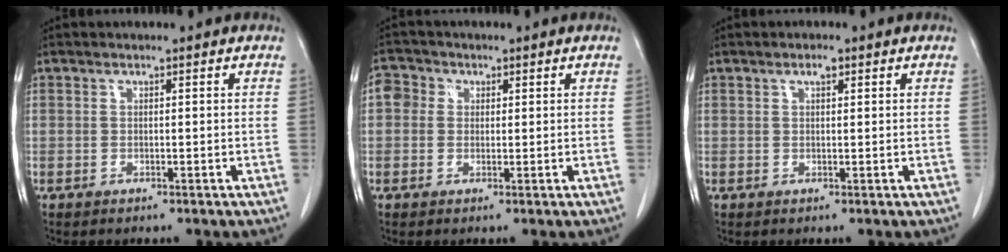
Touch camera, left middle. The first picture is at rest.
{"total": 3.4, "force": [0.7, 3.1, 1.2], "torque": [-0.022, 0.012, 0.010]}
{"total": 1.3, "force": [0.7, 0.4, 1.0], "torque": [-0.020, 0.002, 0.012]}